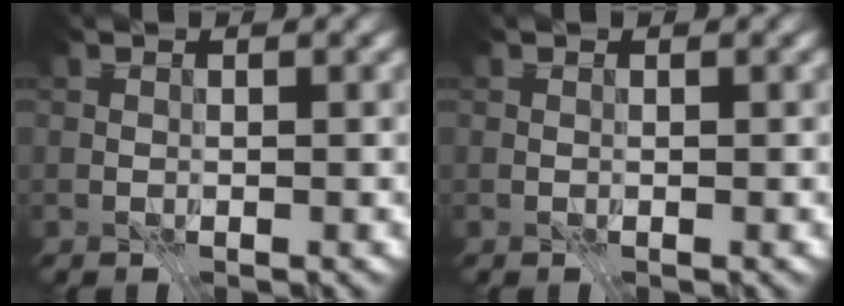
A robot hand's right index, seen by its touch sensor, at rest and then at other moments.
{"total": 0.0}